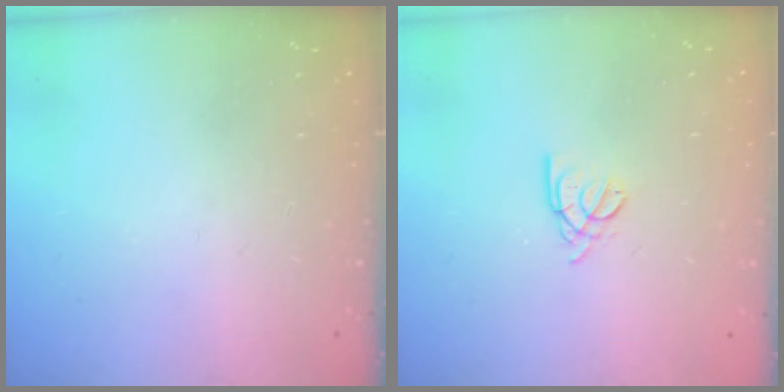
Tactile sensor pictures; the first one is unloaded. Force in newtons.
{"total": 2.6, "press": 2.5, "slide": 0.5}